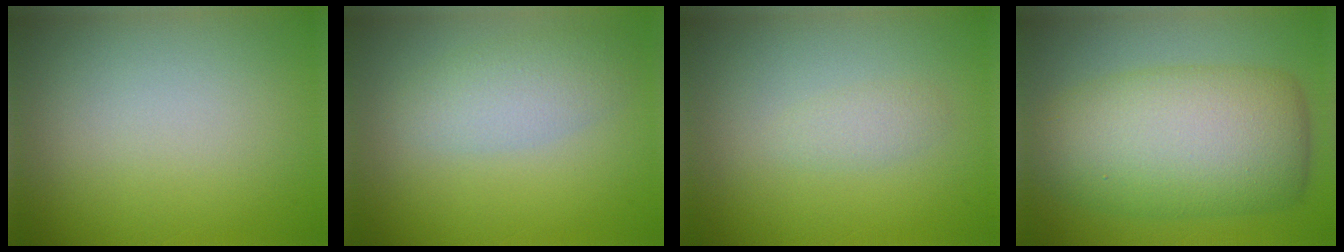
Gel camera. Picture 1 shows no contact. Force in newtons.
{"total": 2.9, "press": 2.9, "slide": 0.1}
{"total": 1.0, "press": 1.0, "slide": 0.0}
{"total": 10.2, "press": 10.2, "slide": 0.0}